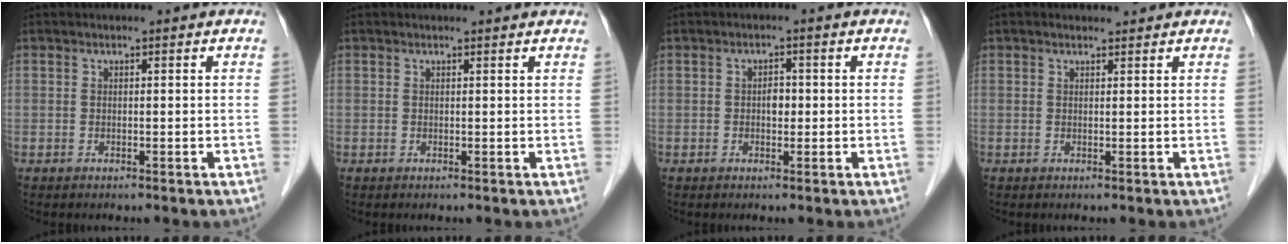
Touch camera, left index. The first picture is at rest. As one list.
[{"total": 1.5, "force": [1.4, 0.1, 0.3], "torque": [-0.010, 0.001, 0.012]}, {"total": 1.7, "force": [-0.3, 1.1, 1.3], "torque": [-0.017, 0.000, -0.007]}, {"total": 1.2, "force": [1.1, 0.4, 0.3], "torque": [-0.012, 0.007, 0.017]}]